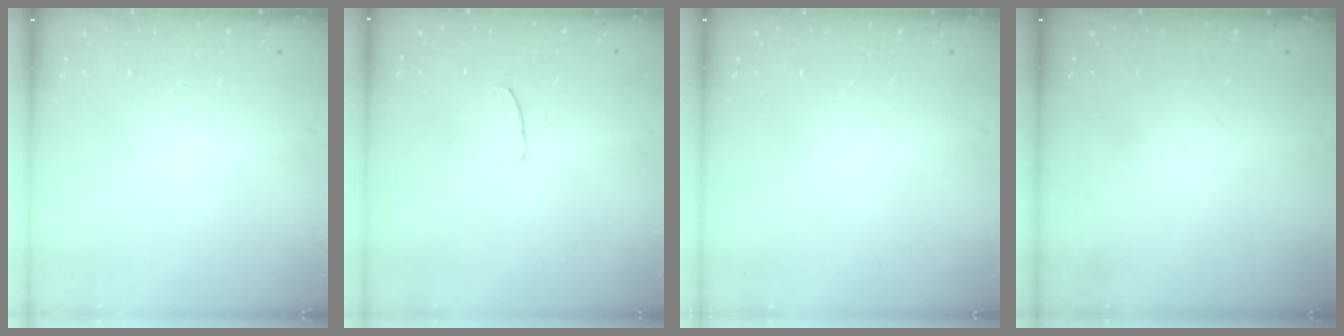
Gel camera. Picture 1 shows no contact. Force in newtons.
{"total": 3.1, "press": 3.1, "slide": 0.2}
{"total": 0.0}
{"total": 0.0}